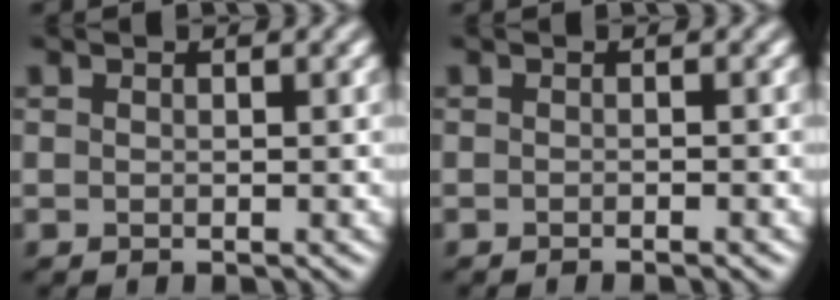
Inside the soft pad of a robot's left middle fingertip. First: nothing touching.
{"total": 1.7, "force": [-0.8, 0.5, 1.4], "torque": [-0.005, -0.002, -0.012]}